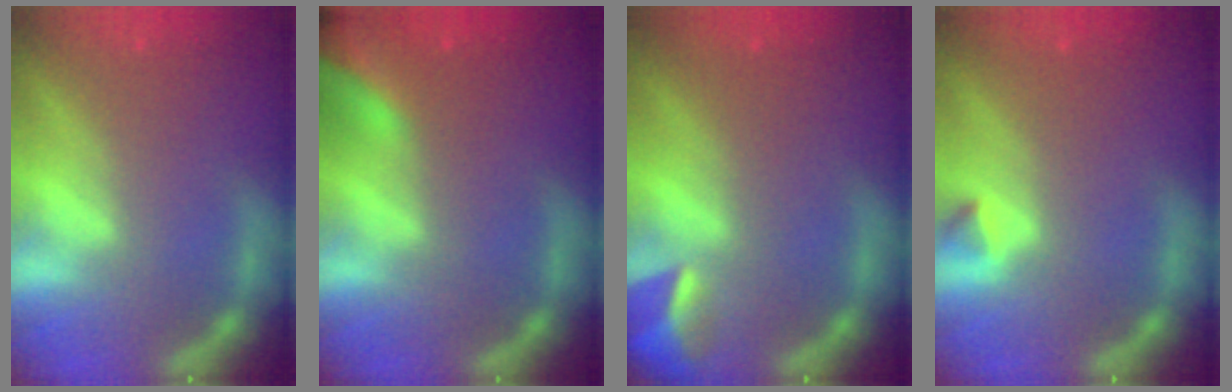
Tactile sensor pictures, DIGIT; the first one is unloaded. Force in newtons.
{"total": 9.4}
{"total": 3.4}
{"total": 0.9}